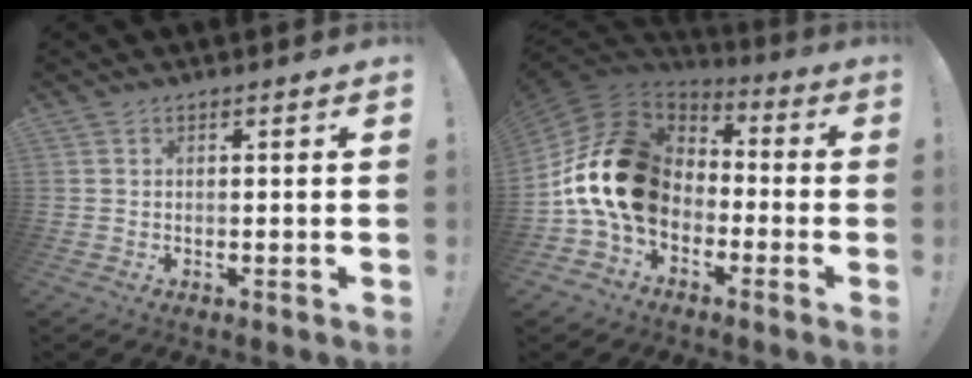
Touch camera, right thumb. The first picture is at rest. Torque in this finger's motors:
{"motor_torque": [2.98, 2.03, 2.02, -0.75, 0.30]}